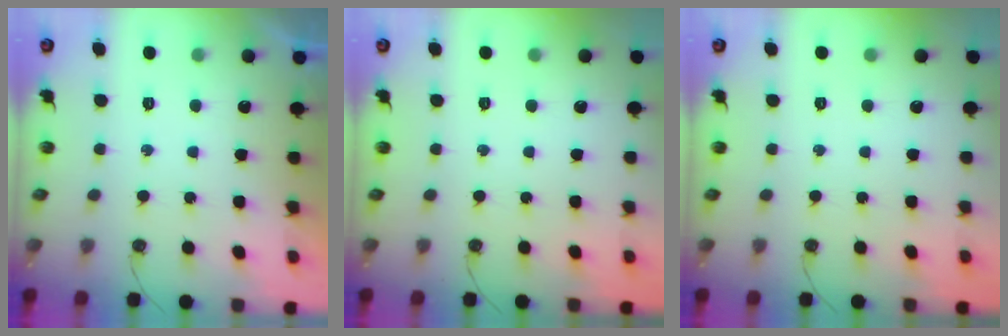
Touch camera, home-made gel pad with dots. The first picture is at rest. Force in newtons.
{"total": 0.0}
{"total": 0.0}